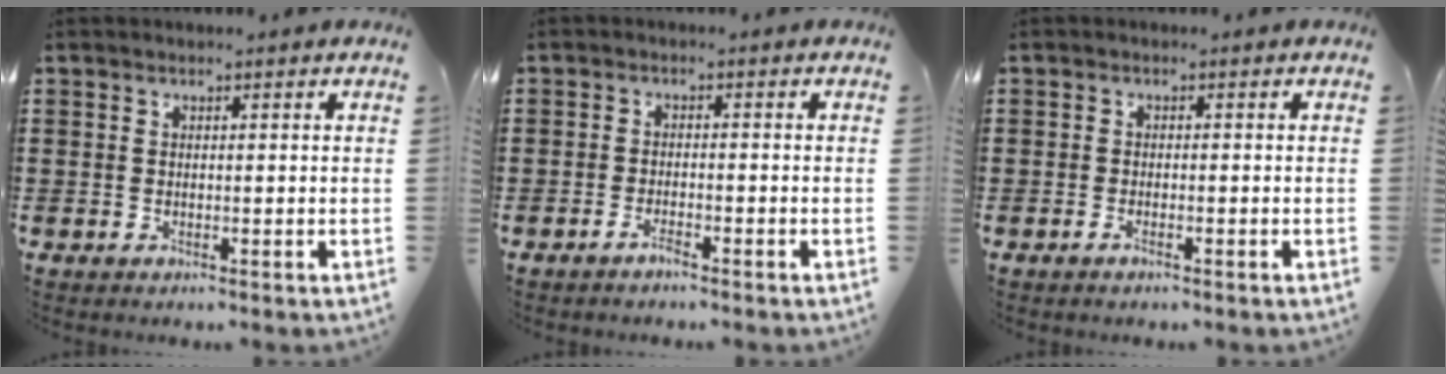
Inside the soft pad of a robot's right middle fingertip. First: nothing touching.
{"total": 1.9, "force": [-1.5, 0.2, 1.1], "torque": [-0.028, -0.003, -0.030]}
{"total": 0.9, "force": [-0.5, 0.2, 0.7], "torque": [-0.015, -0.003, -0.009]}